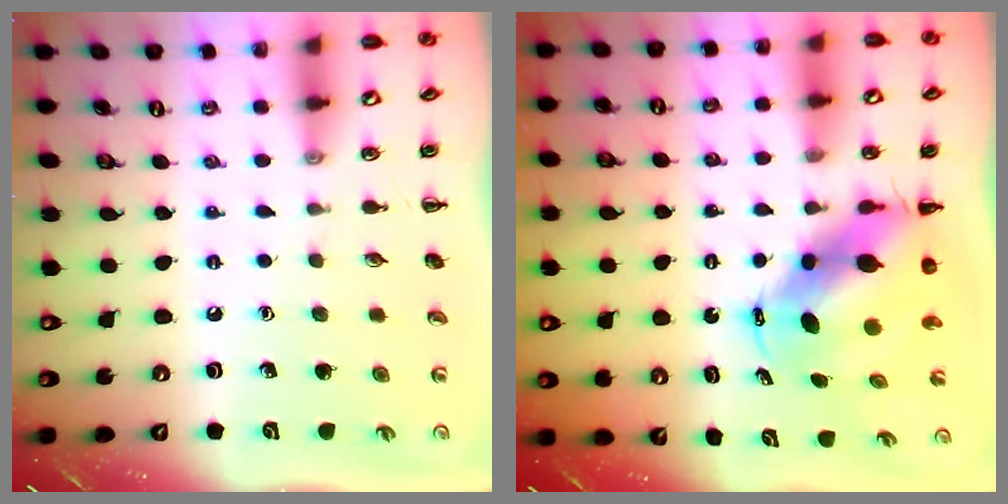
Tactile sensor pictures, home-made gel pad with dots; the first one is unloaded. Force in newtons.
{"total": 7.8, "press": 7.5, "slide": 1.9}